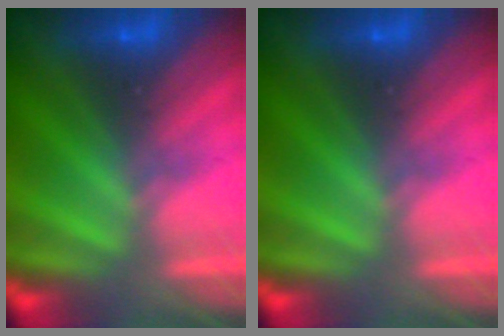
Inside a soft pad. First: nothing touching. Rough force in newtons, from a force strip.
{"total": 0.0}